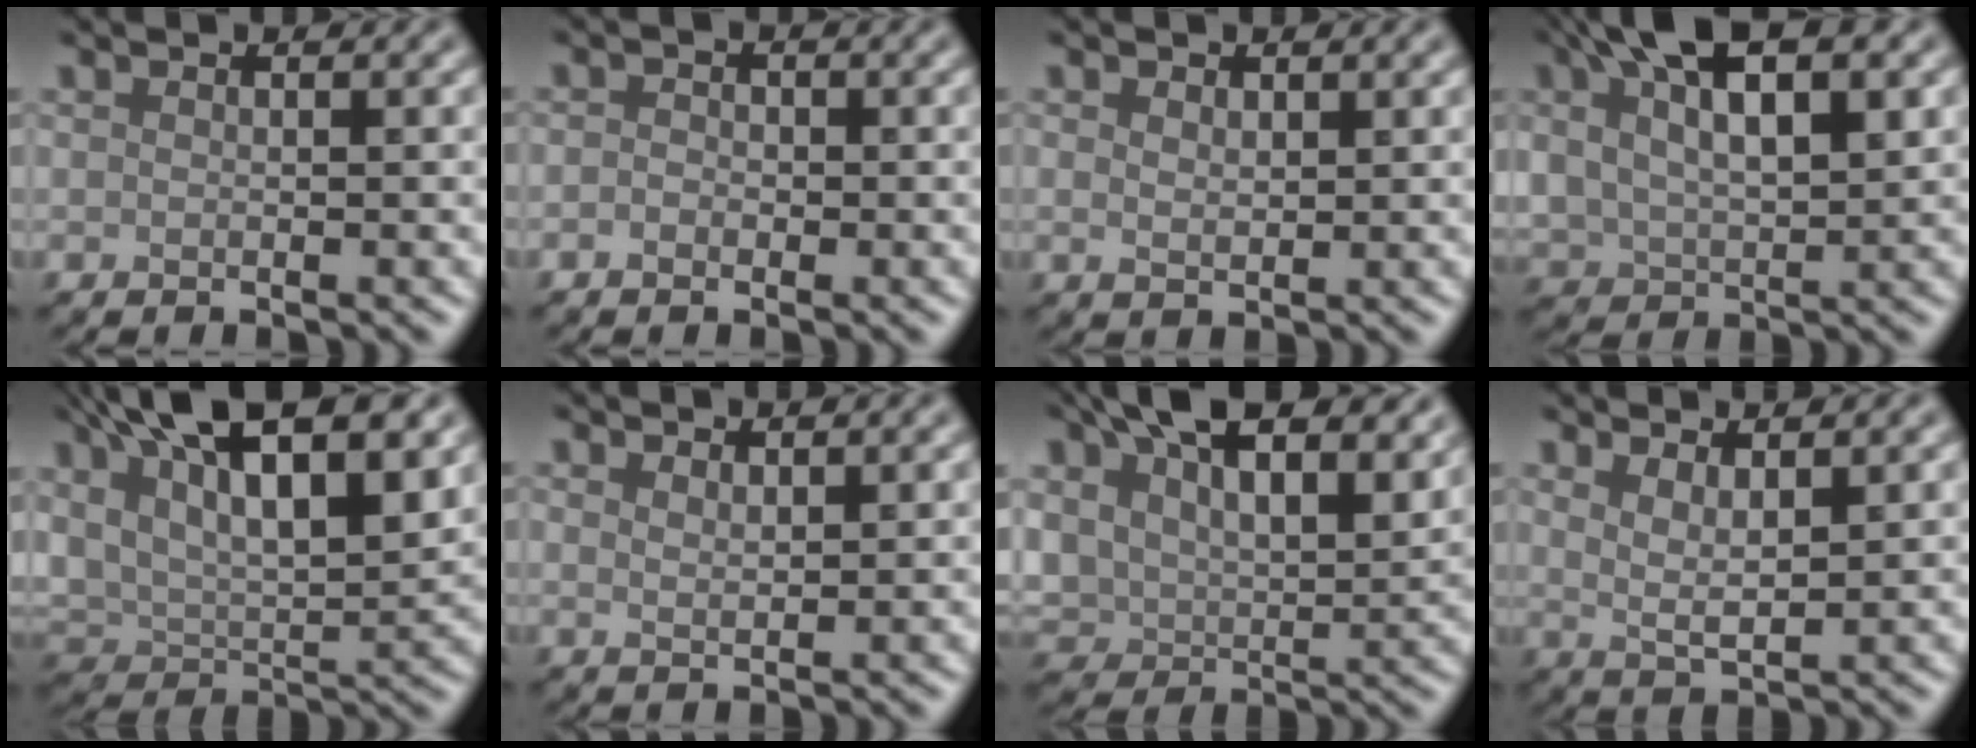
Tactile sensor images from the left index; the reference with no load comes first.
{"total": 1.2, "force": [-0.4, 0.9, 0.7], "torque": [-0.009, -0.001, -0.014]}
{"total": 1.3, "force": [0.7, 0.7, 0.8], "torque": [-0.014, -0.001, 0.015]}
{"total": 9.3, "force": [4.6, 4.2, 6.9], "torque": [-0.123, 0.020, 0.072]}
{"total": 15.0, "force": [7.9, 6.3, 11.0], "torque": [-0.173, 0.029, 0.107]}
{"total": 1.2, "force": [0.9, 0.4, 0.6], "torque": [-0.014, -0.002, 0.018]}
{"total": 13.8, "force": [7.2, 7.6, 9.1], "torque": [-0.164, 0.012, 0.116]}
{"total": 2.4, "force": [1.7, 0.6, 1.6], "torque": [-0.025, -0.008, 0.030]}